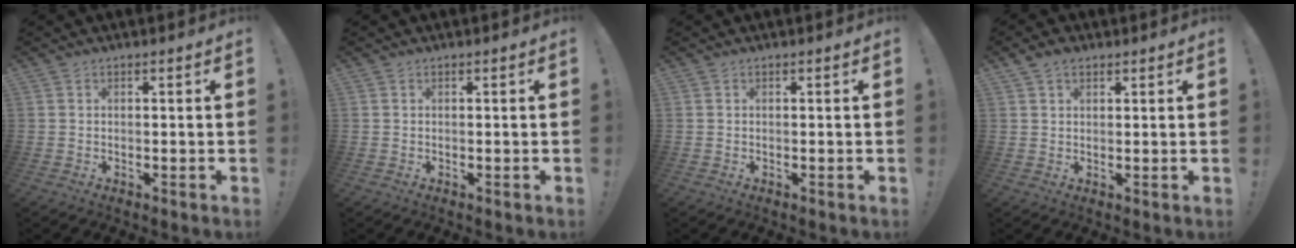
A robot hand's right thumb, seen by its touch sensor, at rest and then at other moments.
{"total": 0.0}
{"total": 0.0}
{"total": 3.0, "force": [1.9, 1.8, 1.5], "torque": [-0.030, -0.002, 0.036]}